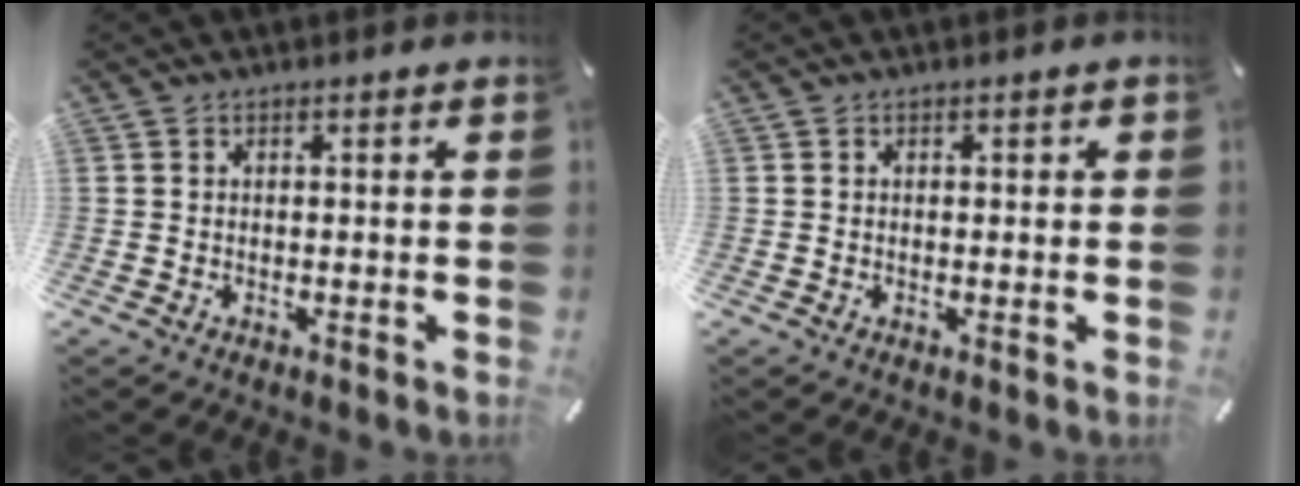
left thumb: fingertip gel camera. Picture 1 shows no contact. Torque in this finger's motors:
{"motor_torque": [-0.33, -0.30, -0.13, 0.30, -0.01]}